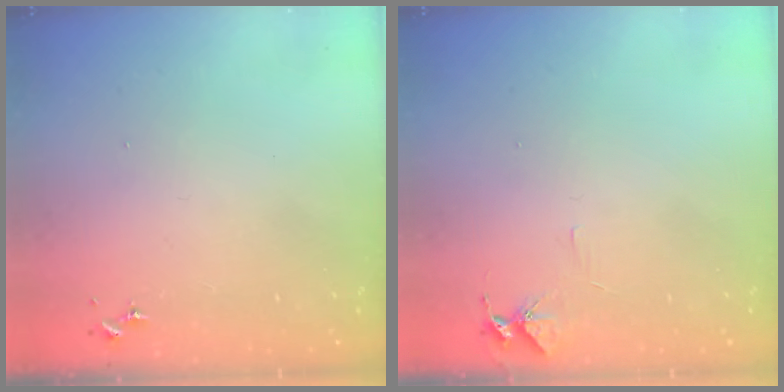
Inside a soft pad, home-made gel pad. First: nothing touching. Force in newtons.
{"total": 5.4, "press": 5.4, "slide": 0.6}